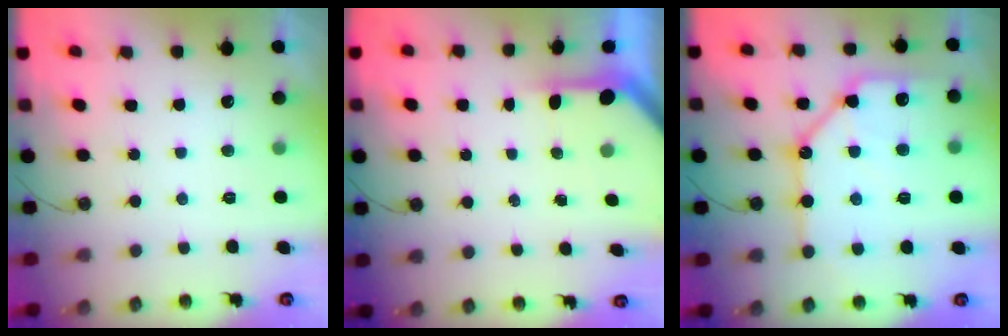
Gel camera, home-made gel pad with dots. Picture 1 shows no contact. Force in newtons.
{"total": 3.6, "press": 3.6, "slide": 0.2}
{"total": 16.3, "press": 16.2, "slide": 1.8}